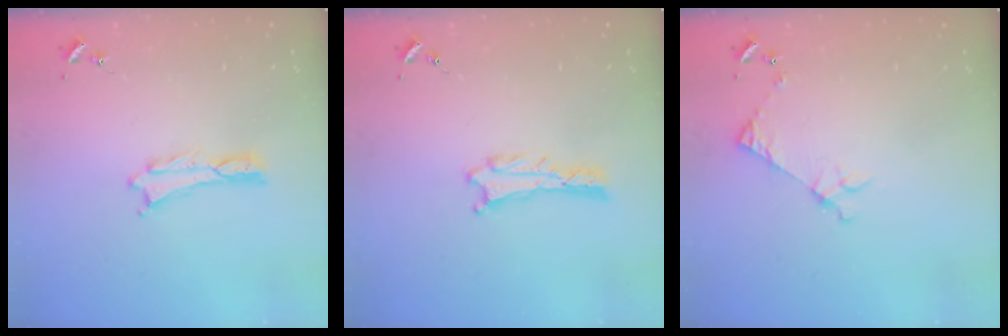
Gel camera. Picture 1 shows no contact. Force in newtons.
{"total": 0.9, "press": 0.8, "slide": 0.1}
{"total": 5.0, "press": 5.0, "slide": 0.4}